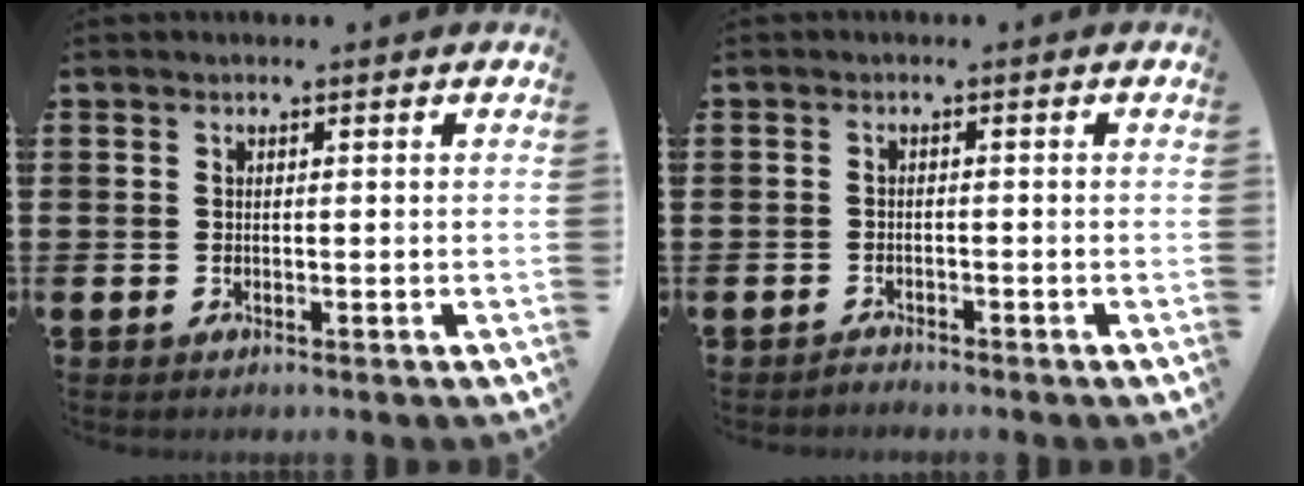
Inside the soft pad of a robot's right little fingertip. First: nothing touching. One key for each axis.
{"total": 1.1, "fx": -1.1, "fy": 0.0, "fz": -0.1, "tx": -0.001, "ty": 0.002, "tz": -0.023}